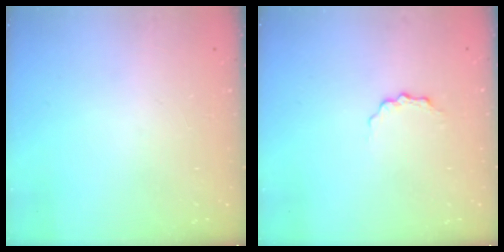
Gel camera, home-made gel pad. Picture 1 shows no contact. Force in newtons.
{"total": 3.3, "press": 3.3, "slide": 0.4}